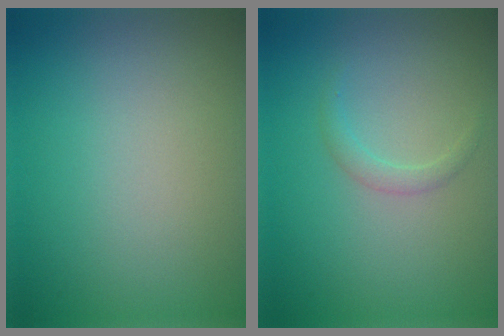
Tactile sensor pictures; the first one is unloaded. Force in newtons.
{"total": 1.1, "press": 1.1, "slide": 0.2}